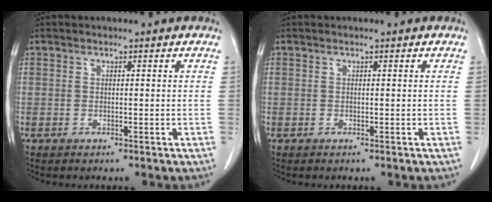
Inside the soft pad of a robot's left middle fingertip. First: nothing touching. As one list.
[{"total": 0.0}]